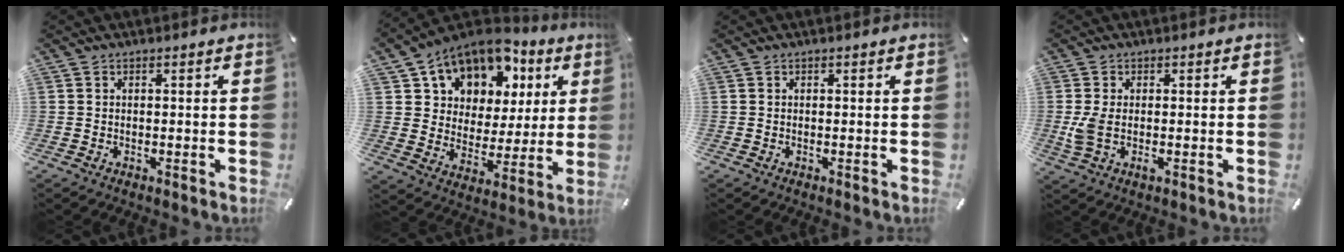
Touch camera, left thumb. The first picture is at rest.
{"total": 14.1, "force": [8.5, 10.3, 4.6], "torque": [-0.087, -0.058, 0.156]}
{"total": 0.0}
{"total": 4.8, "force": [-0.2, 2.7, 4.0], "torque": [-0.075, -0.010, -0.007]}